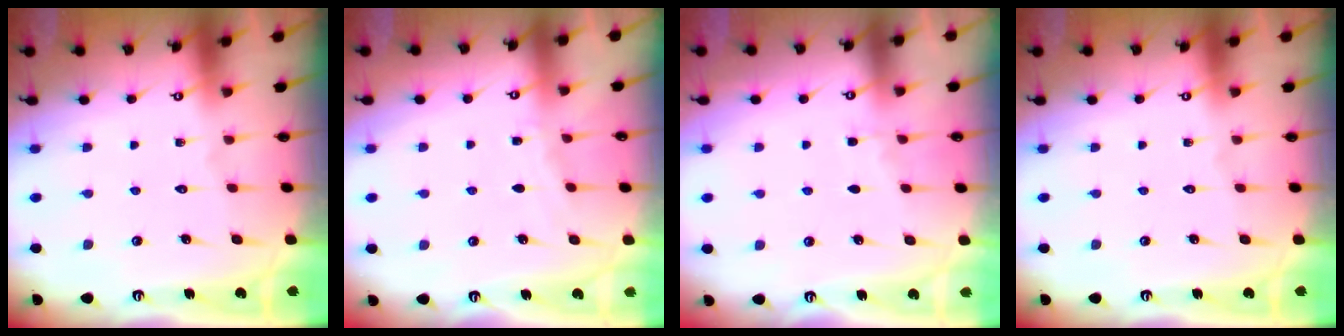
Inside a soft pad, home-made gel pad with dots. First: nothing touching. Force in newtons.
{"total": 2.5, "press": 2.5, "slide": 0.4}
{"total": 3.7, "press": 3.6, "slide": 0.5}
{"total": 0.0}